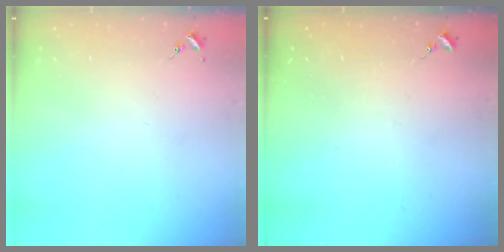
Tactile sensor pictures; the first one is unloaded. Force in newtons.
{"total": 0.0}